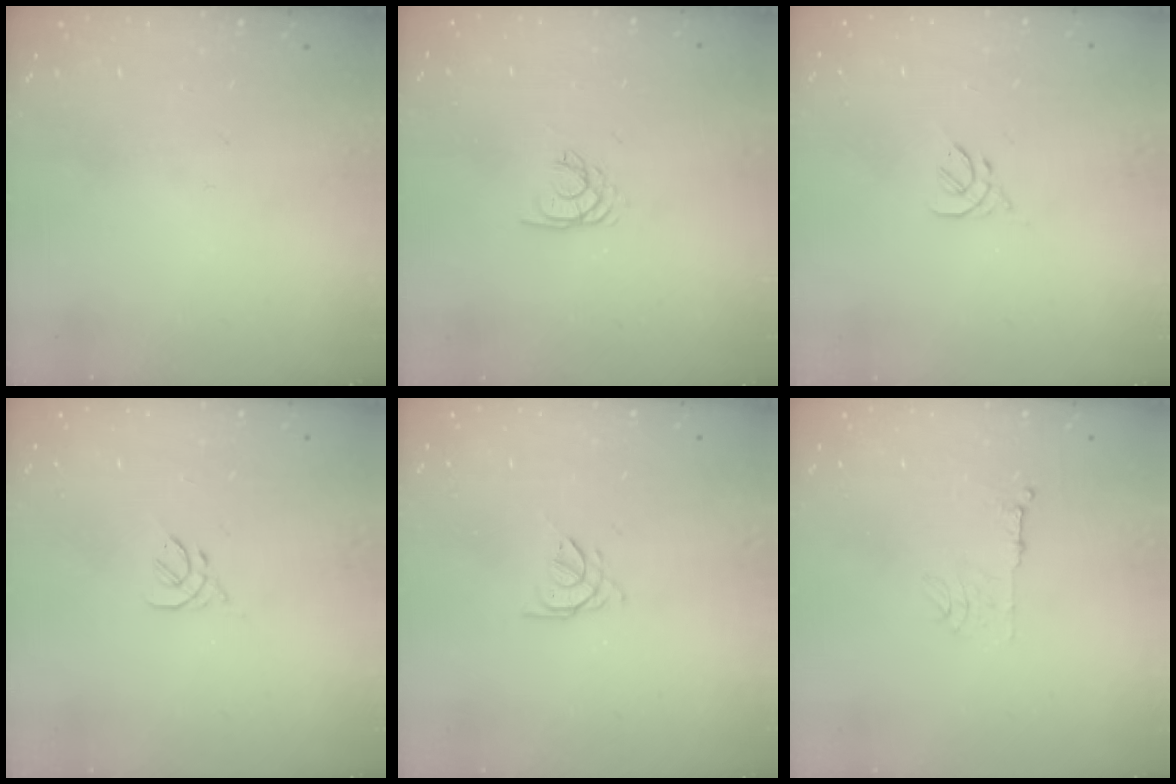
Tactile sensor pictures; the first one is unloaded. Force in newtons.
{"total": 1.8, "press": 1.8, "slide": 0.2}
{"total": 2.7, "press": 2.6, "slide": 0.8}
{"total": 2.7, "press": 2.6, "slide": 0.8}
{"total": 1.9, "press": 1.8, "slide": 0.5}
{"total": 5.8, "press": 5.8, "slide": 0.5}